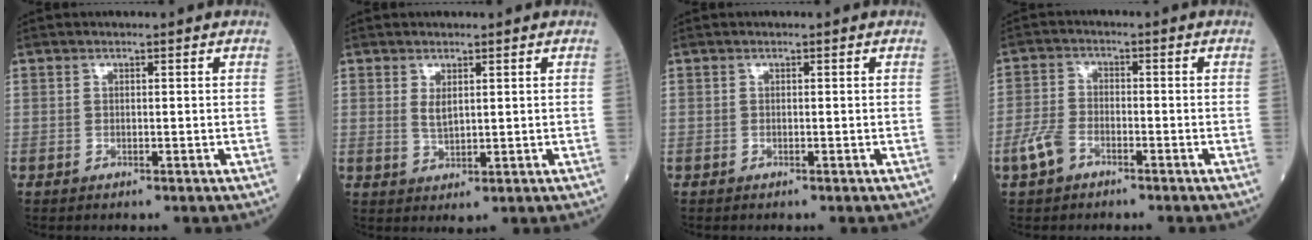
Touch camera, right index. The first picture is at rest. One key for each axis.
{"total": 2.4, "fx": 1.0, "fy": 0.8, "fz": 2.0, "tx": -0.041, "ty": -0.009, "tz": 0.025}
{"total": 0.0}
{"total": 4.5, "fx": -2.7, "fy": 2.4, "fz": 2.7, "tx": -0.069, "ty": 0.003, "tz": -0.055}